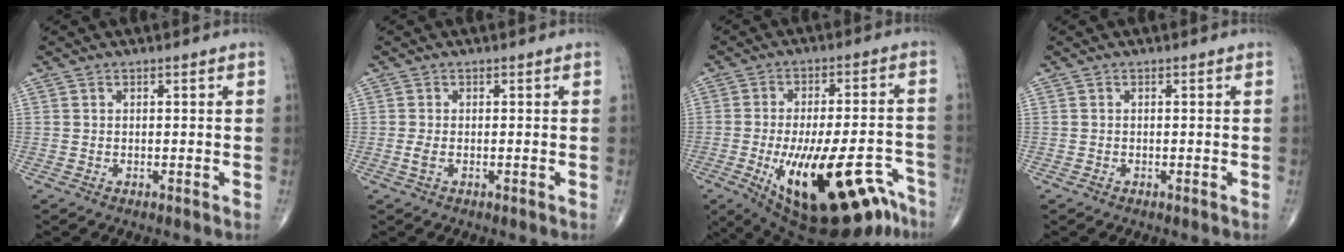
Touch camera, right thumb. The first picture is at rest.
{"total": 1.2, "force": [-0.4, 0.2, 1.1], "torque": [-0.033, -0.005, -0.011]}
{"total": 24.2, "force": [-13.0, 8.8, 18.5], "torque": [-0.234, 0.051, -0.181]}
{"total": 0.0}